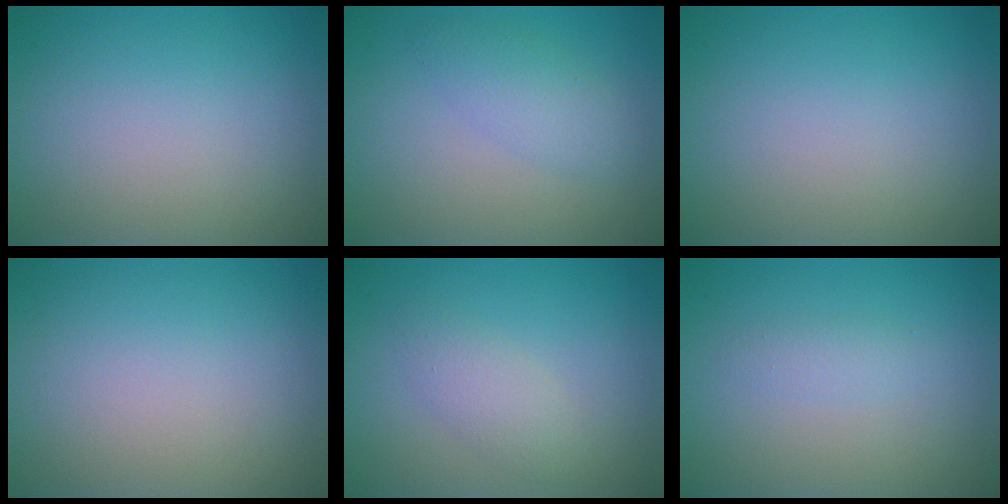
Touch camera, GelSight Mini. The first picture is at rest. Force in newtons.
{"total": 2.5, "press": 2.5, "slide": 0.1}
{"total": 0.0}
{"total": 0.0}
{"total": 2.1, "press": 2.1, "slide": 0.1}
{"total": 1.1, "press": 1.1, "slide": 0.1}